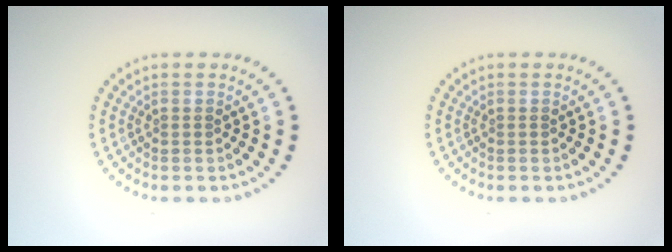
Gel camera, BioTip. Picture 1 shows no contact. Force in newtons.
{"total": 0.0}